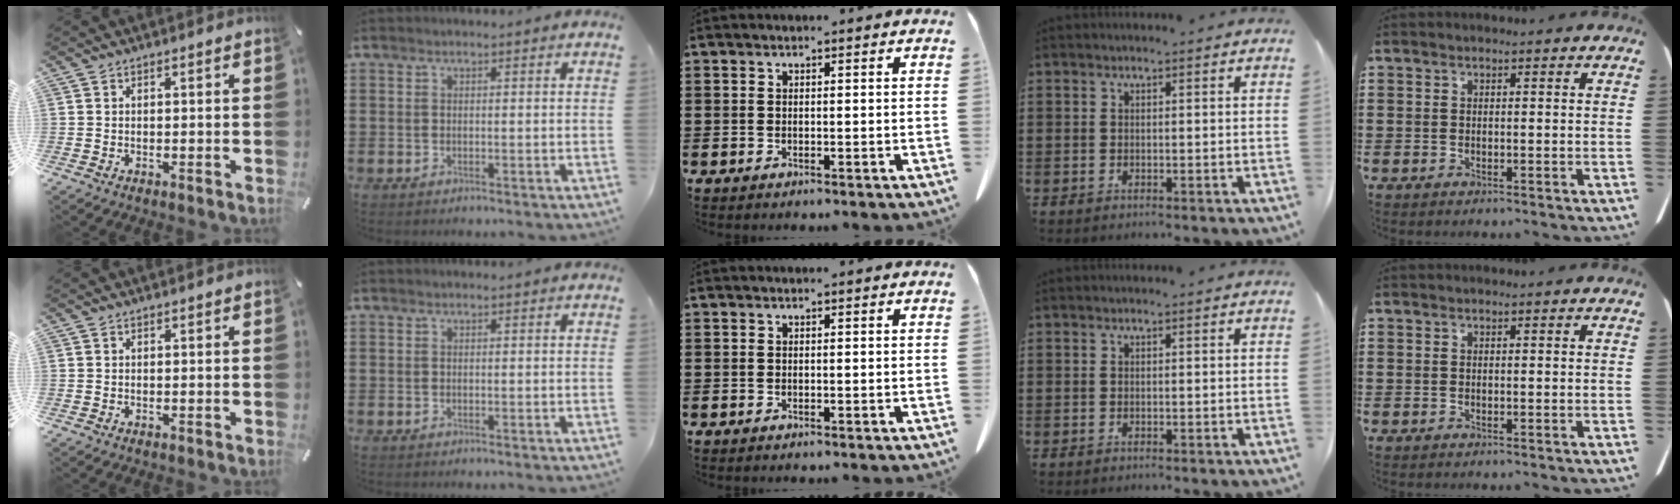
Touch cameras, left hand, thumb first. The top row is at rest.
{}